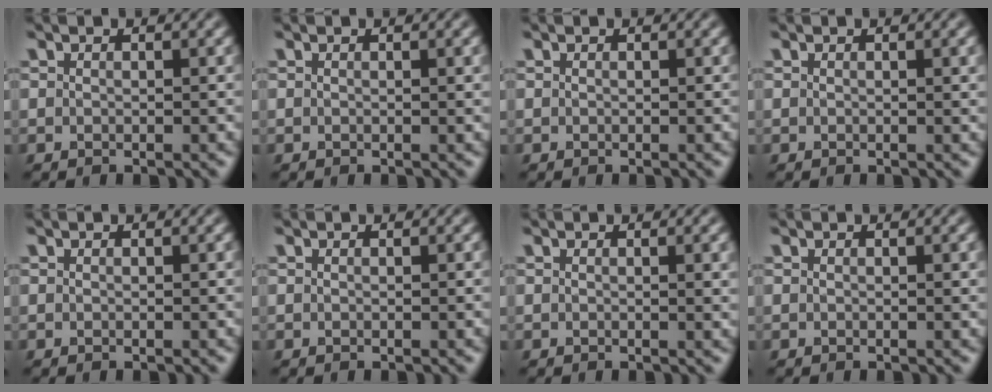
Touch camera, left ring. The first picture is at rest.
{"total": 1.0, "force": [0.2, 0.3, 0.9], "torque": [-0.009, 0.003, 0.002]}
{"total": 0.0}
{"total": 1.4, "force": [0.3, 0.4, 1.3], "torque": [-0.012, 0.004, 0.002]}
{"total": 0.0}
{"total": 0.0}
{"total": 1.7, "force": [0.4, 0.5, 1.5], "torque": [-0.013, 0.004, 0.003]}
{"total": 0.7, "force": [0.2, 0.2, 0.7], "torque": [-0.006, 0.003, 0.001]}